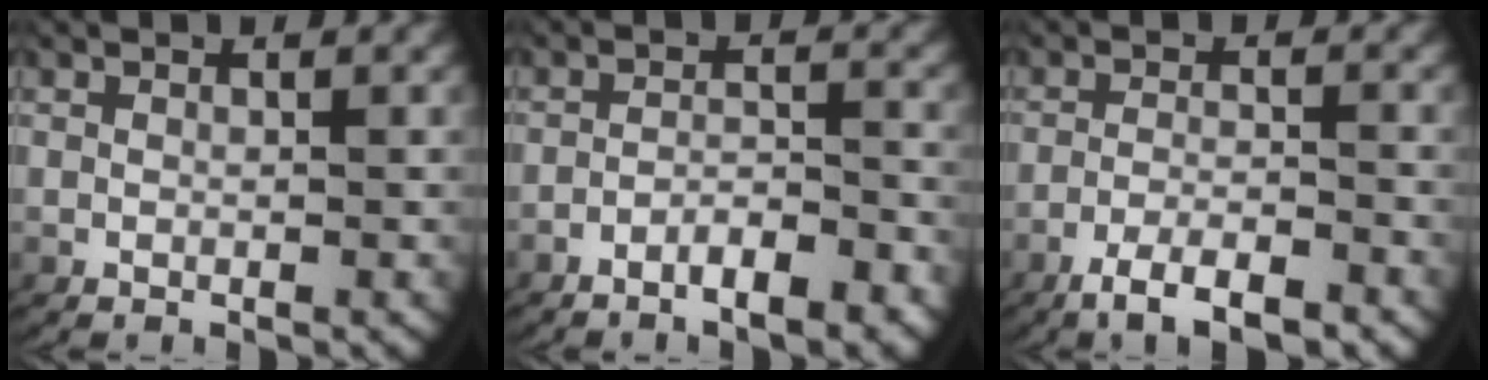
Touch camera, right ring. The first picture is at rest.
{"total": 3.6, "force": [-3.1, 1.0, 1.5], "torque": [-0.022, -0.004, -0.055]}
{"total": 5.1, "force": [-3.9, 1.4, 3.0], "torque": [-0.048, -0.010, -0.060]}